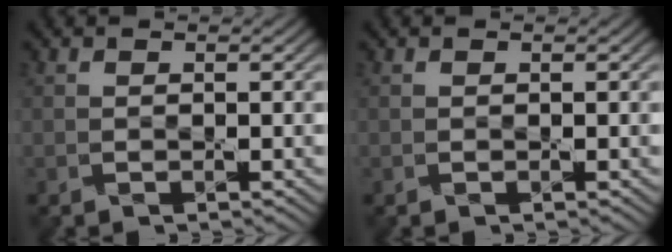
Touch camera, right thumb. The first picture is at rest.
{"total": 0.0}